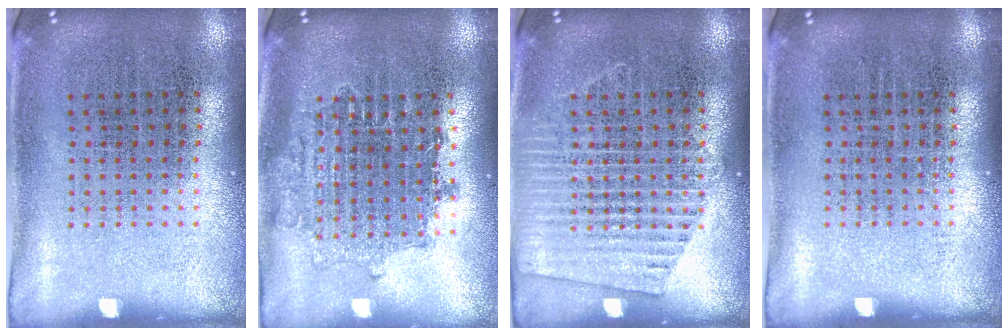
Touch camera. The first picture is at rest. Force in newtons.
{"total": 1.5, "press": 1.3, "slide": 0.8}
{"total": 2.3, "press": 2.3, "slide": 0.4}
{"total": 0.0}